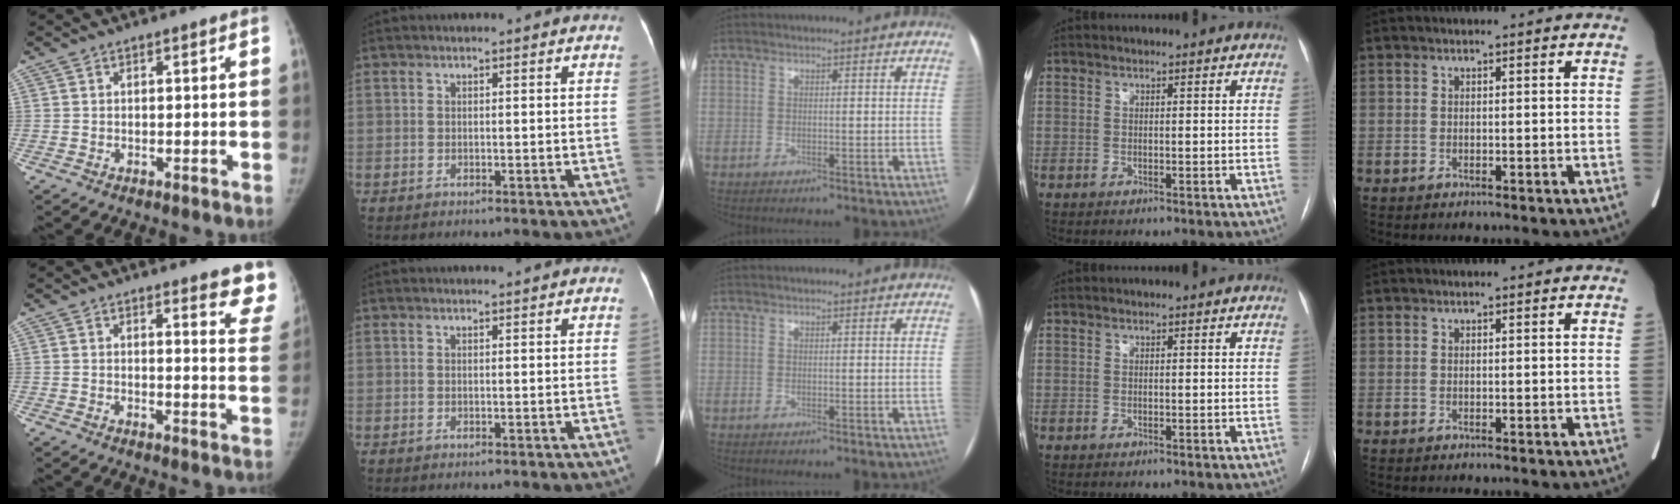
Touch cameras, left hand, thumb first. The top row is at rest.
{"thumb": {"total": 9.3, "force": [8.2, 1.9, 3.8], "torque": [-0.007, -0.055, 0.068]}, "index": {"total": 2.0, "force": [1.9, -0.3, 0.6], "torque": [-0.007, 0.012, 0.030]}}